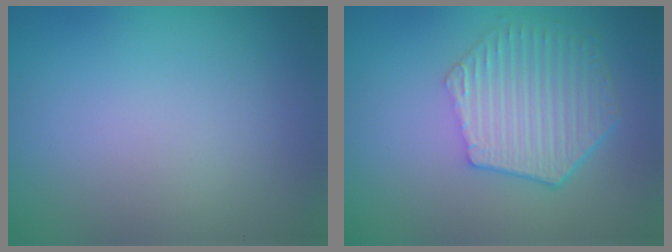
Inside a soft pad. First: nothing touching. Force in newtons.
{"total": 5.8, "press": 4.4, "slide": 3.8}